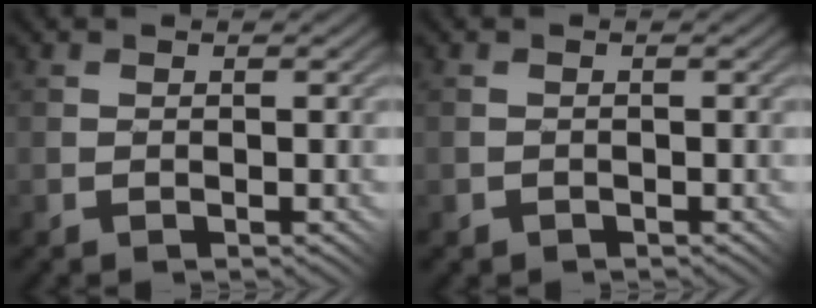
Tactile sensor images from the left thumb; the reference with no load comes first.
{"total": 0.8, "force": [-0.5, 0.5, -0.3], "torque": [0.010, 0.000, -0.007]}